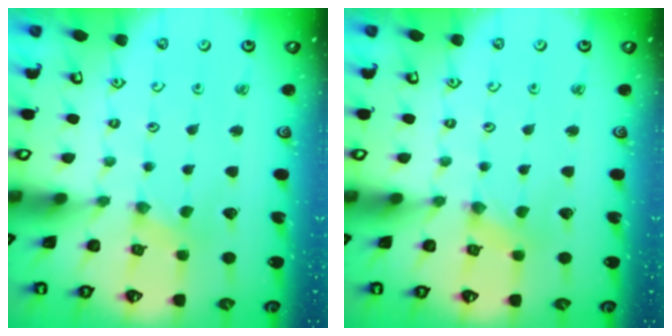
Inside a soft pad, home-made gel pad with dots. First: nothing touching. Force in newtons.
{"total": 0.0}